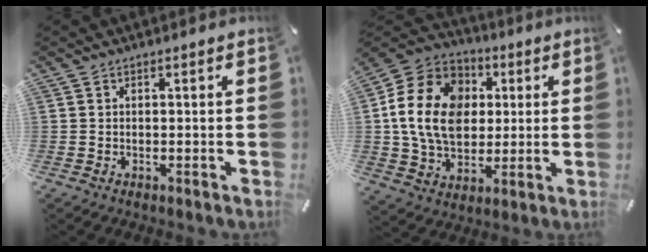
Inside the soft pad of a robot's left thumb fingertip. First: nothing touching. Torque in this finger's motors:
{"motor_torque": [1.97, 2.19, 2.24, -0.54, 0.24]}